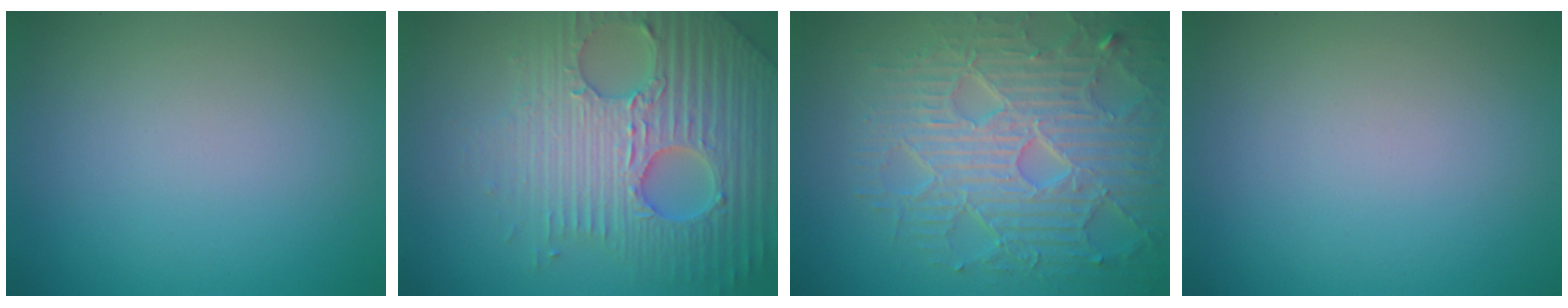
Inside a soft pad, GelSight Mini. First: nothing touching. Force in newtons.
{"total": 7.3, "press": 7.1, "slide": 1.7}
{"total": 8.0, "press": 6.1, "slide": 5.1}
{"total": 0.0}